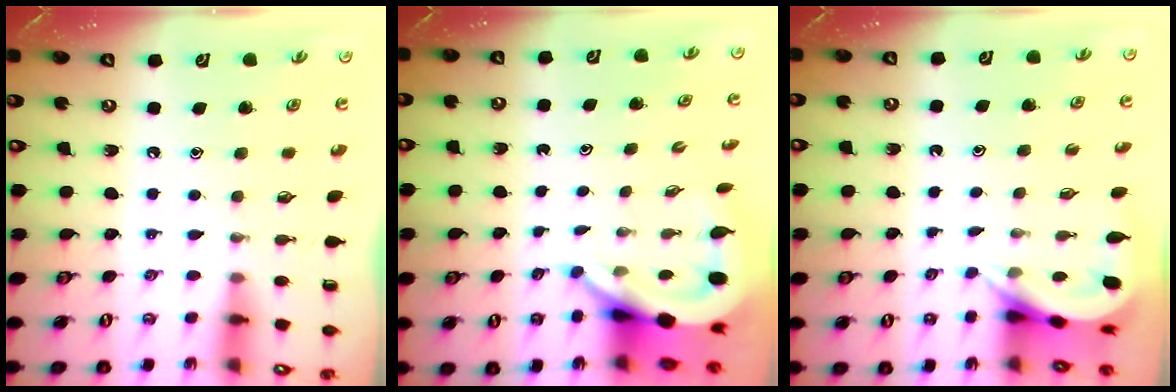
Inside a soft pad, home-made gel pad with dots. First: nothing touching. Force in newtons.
{"total": 7.6, "press": 7.5, "slide": 1.1}
{"total": 4.3, "press": 4.3, "slide": 0.2}